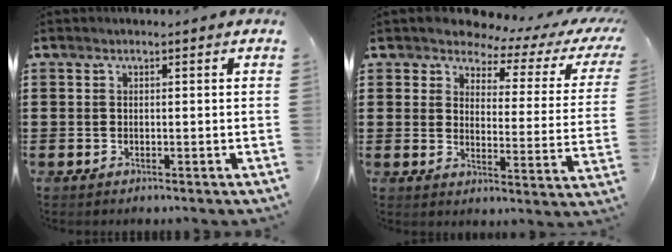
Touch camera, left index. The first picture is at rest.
{"total": 3.7, "force": [3.1, 1.6, 1.3], "torque": [-0.041, -0.019, 0.045]}